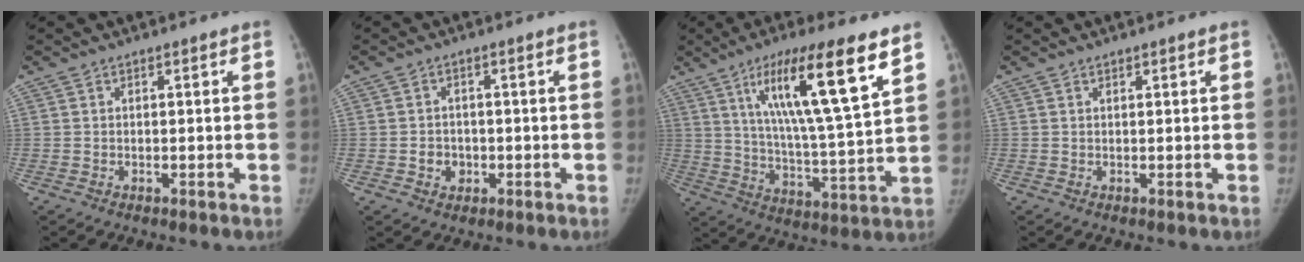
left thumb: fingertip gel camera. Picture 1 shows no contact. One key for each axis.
{"total": 3.0, "fx": -0.7, "fy": 2.7, "fz": 1.2, "tx": -0.004, "ty": 0.005, "tz": -0.007}
{"total": 19.5, "fx": 9.9, "fy": 2.8, "fz": 16.5, "tx": -0.264, "ty": -0.040, "tz": 0.170}
{"total": 0.5, "fx": 0.5, "fy": 0.1, "fz": 0.2, "tx": -0.005, "ty": -0.002, "tz": 0.009}